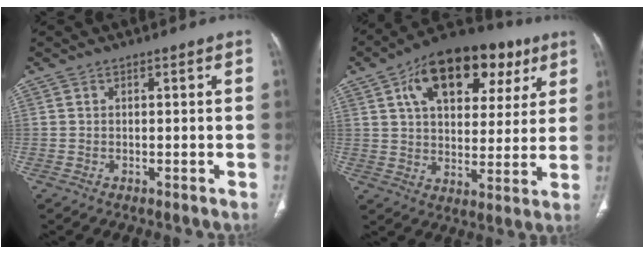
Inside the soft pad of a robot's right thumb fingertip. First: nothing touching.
{"total": 21.9, "force": [9.9, 12.5, 15.0], "torque": [-0.189, 0.005, 0.154]}